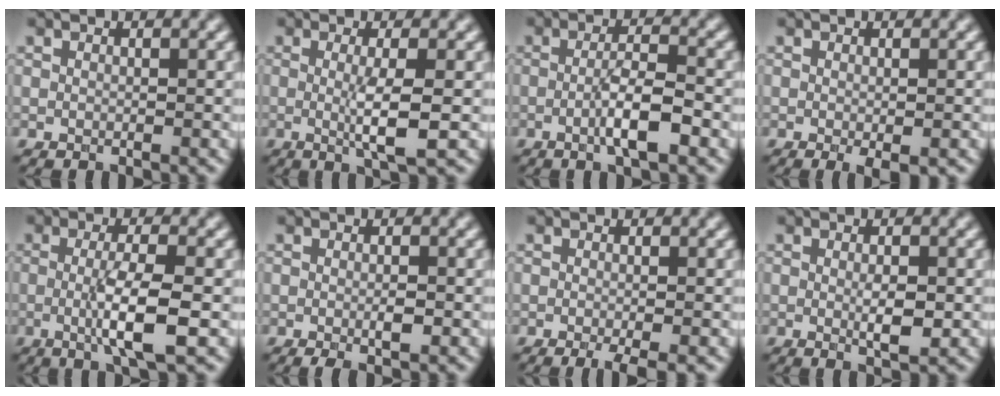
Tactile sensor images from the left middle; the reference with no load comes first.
{"total": 3.7, "force": [-0.2, 0.5, 3.7], "torque": [-0.067, -0.009, -0.003]}
{"total": 4.1, "force": [-1.3, 0.7, 3.8], "torque": [-0.067, 0.007, -0.028]}
{"total": 1.5, "force": [-0.6, 0.2, 1.4], "torque": [-0.024, -0.007, -0.008]}
{"total": 5.2, "force": [-0.8, 1.0, 5.0], "torque": [-0.088, -0.004, -0.018]}
{"total": 1.9, "force": [-0.5, 0.4, 1.8], "torque": [-0.029, -0.002, -0.010]}
{"total": 2.5, "force": [-1.4, 0.4, 2.1], "torque": [-0.032, -0.004, -0.027]}
{"total": 2.4, "force": [-0.2, 0.5, 2.4], "torque": [-0.043, -0.004, -0.001]}